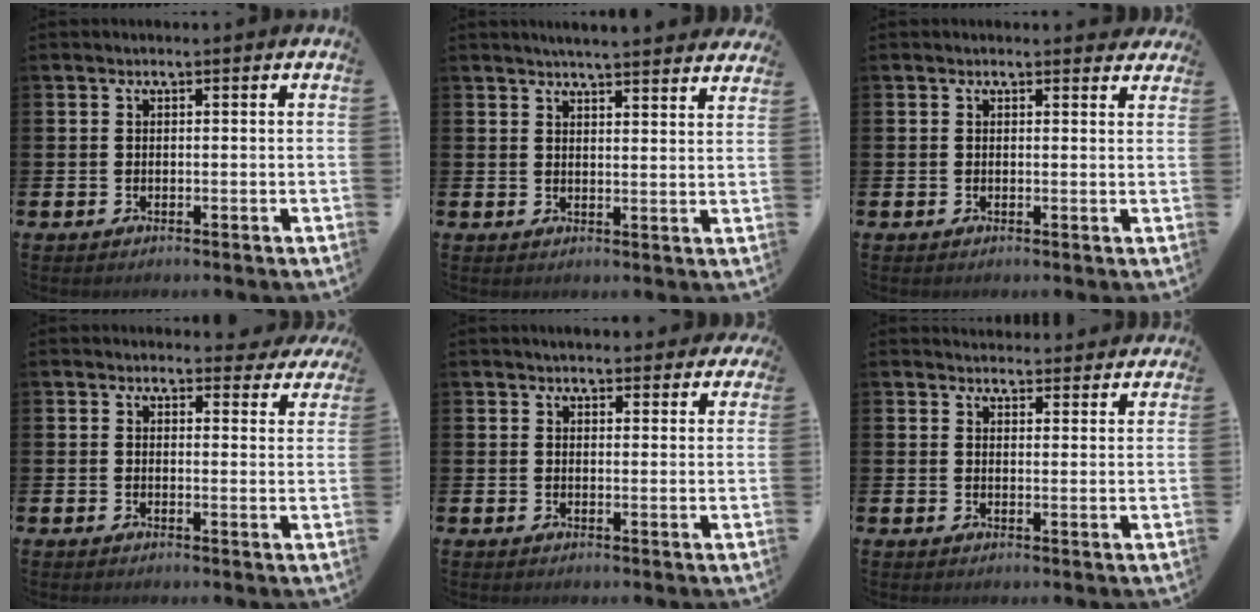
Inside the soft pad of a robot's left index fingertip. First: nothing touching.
{"total": 4.3, "force": [4.3, -0.5, 0.6], "torque": [-0.019, -0.022, 0.077]}
{"total": 1.0, "force": [1.0, 0.4, 0.1], "torque": [0.005, 0.001, 0.017]}
{"total": 2.6, "force": [2.4, 0.9, 0.2], "torque": [0.006, -0.013, 0.040]}
{"total": 3.2, "force": [3.0, 0.9, 0.1], "torque": [0.001, -0.013, 0.055]}
{"total": 3.5, "force": [3.4, 0.7, -0.1], "torque": [0.005, -0.023, 0.061]}